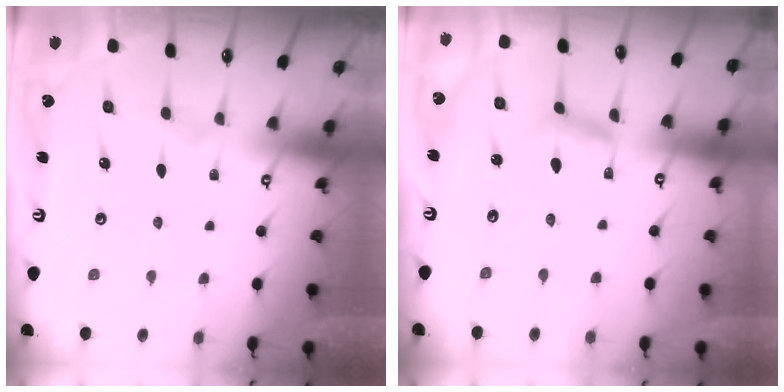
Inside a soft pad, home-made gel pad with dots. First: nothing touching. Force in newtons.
{"total": 5.5, "press": 5.5, "slide": 0.3}